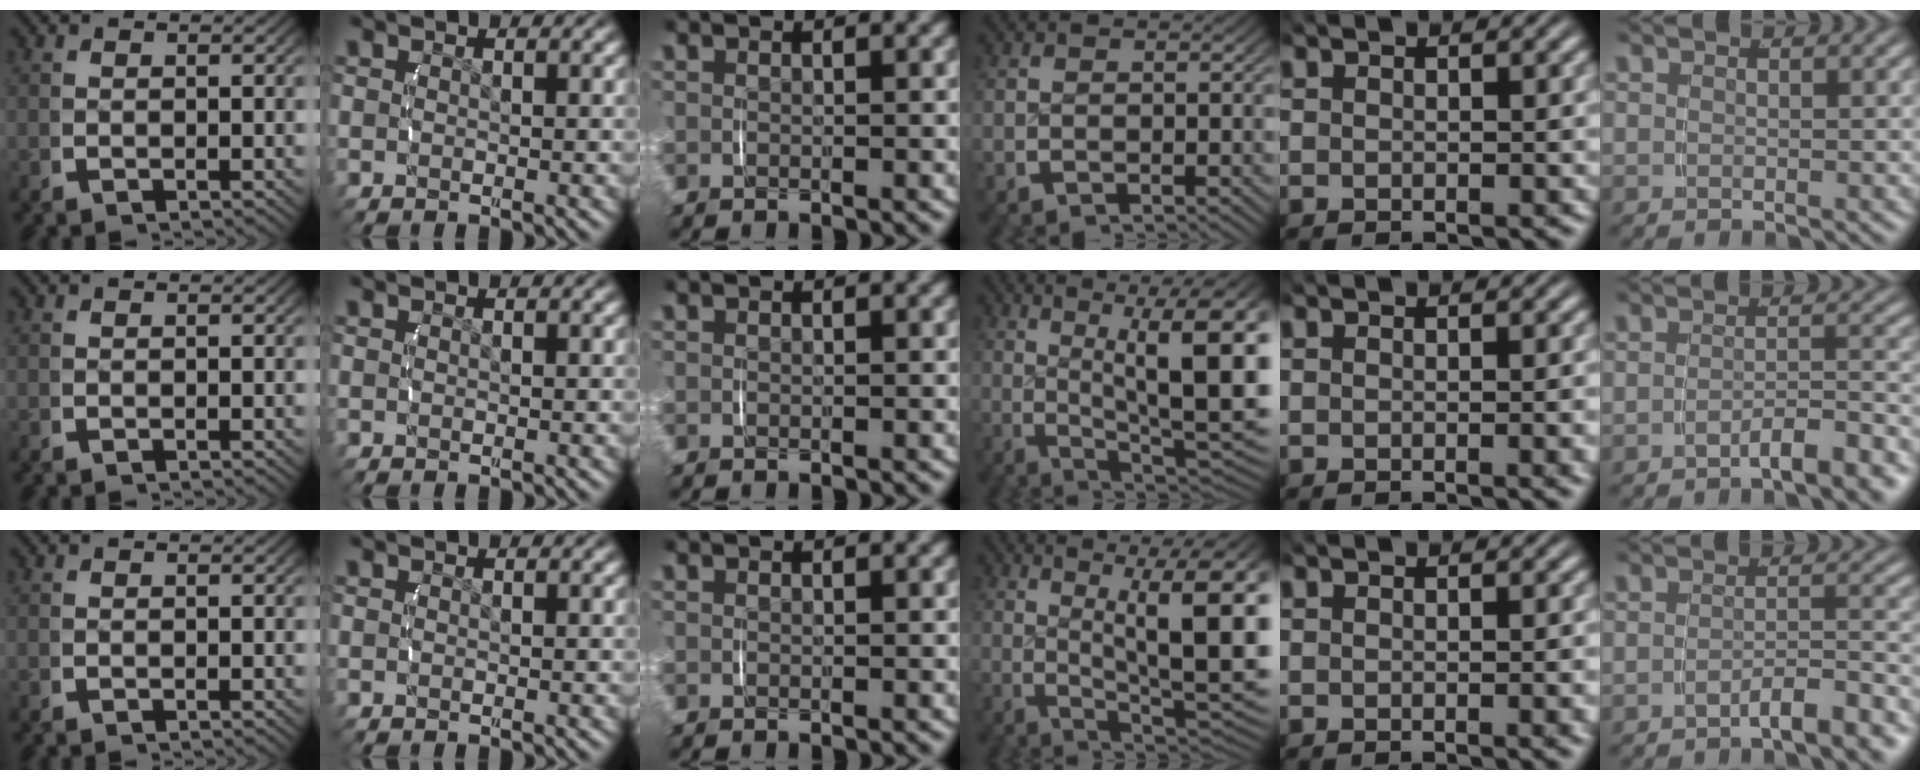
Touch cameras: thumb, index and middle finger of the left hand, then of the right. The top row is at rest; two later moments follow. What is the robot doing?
{"motion": "lift_and_place", "object": "measuring cup"}